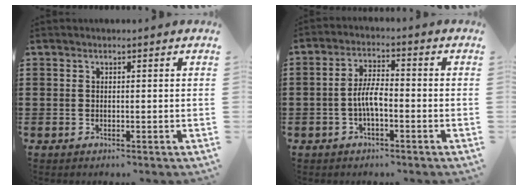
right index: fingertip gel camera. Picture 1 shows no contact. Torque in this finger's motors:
{"motor_torque": [1.58, -0.56, 0.20, 0.16]}